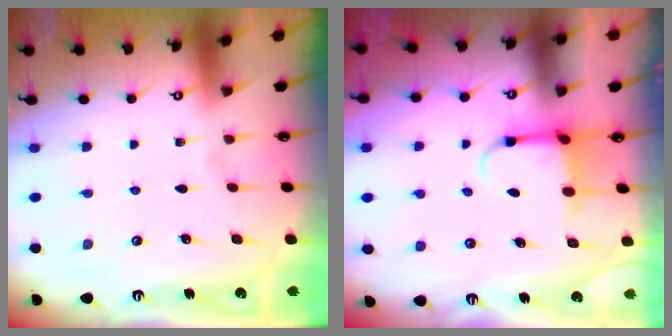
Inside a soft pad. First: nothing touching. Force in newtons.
{"total": 3.8, "press": 3.7, "slide": 0.9}